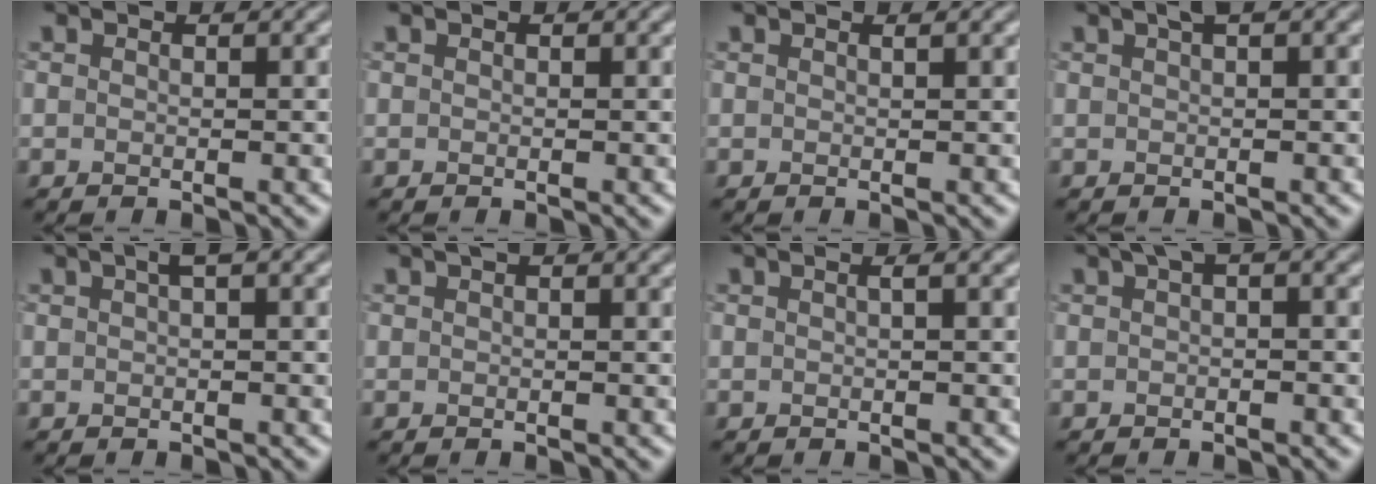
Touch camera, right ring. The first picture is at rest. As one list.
[{"total": 0.0}, {"total": 0.0}, {"total": 1.2, "force": [0.6, 0.4, 1.0], "torque": [-0.015, 0.012, 0.010]}, {"total": 1.3, "force": [0.4, 0.4, 1.2], "torque": [-0.020, 0.013, 0.007]}, {"total": 0.8, "force": [0.4, 0.4, 0.6], "torque": [-0.009, 0.006, 0.001]}, {"total": 0.5, "force": [0.1, 0.0, 0.5], "torque": [-0.012, 0.003, 0.005]}, {"total": 1.6, "force": [0.4, 0.7, 1.3], "torque": [-0.019, 0.014, 0.005]}]